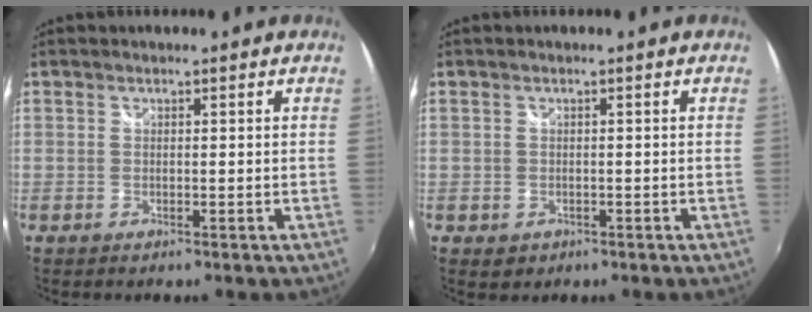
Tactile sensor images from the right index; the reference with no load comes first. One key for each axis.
{"total": 2.0, "fx": -0.6, "fy": 1.7, "fz": 0.7, "tx": -0.015, "ty": -0.006, "tz": -0.006}